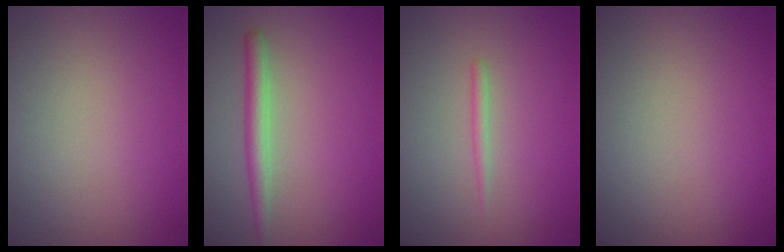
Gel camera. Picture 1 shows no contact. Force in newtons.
{"total": 2.2, "press": 2.2, "slide": 0.0}
{"total": 0.8, "press": 0.8, "slide": 0.1}
{"total": 0.0}